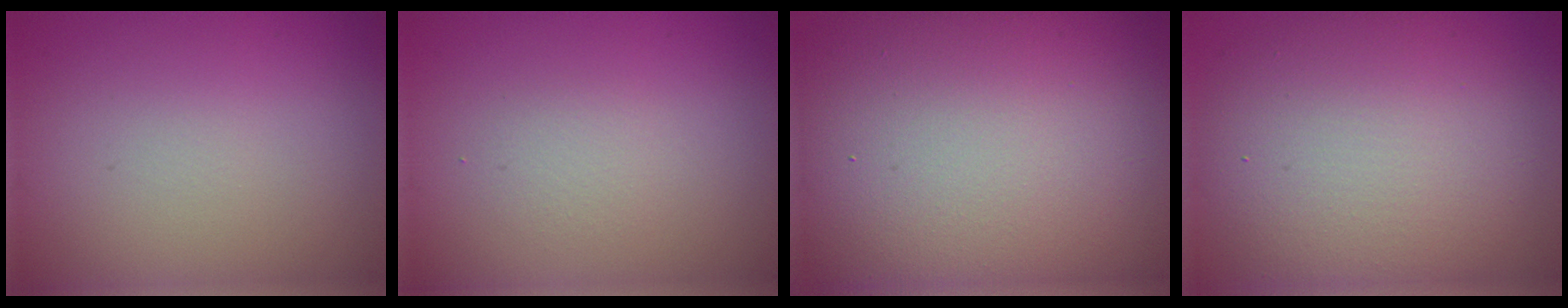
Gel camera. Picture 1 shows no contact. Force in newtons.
{"total": 1.3, "press": 1.3, "slide": 0.1}
{"total": 20.3, "press": 20.2, "slide": 1.3}
{"total": 10.6, "press": 10.6, "slide": 0.7}